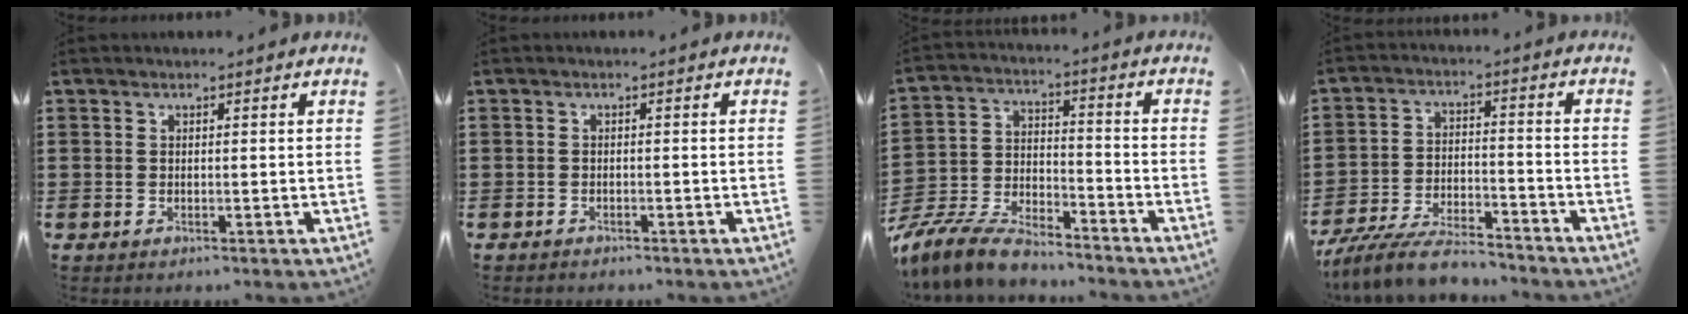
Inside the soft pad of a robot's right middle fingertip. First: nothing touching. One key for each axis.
{"total": 0.9, "fx": -0.8, "fy": 0.3, "fz": -0.1, "tx": -0.001, "ty": 0.004, "tz": -0.019}
{"total": 8.5, "fx": -7.8, "fy": 2.0, "fz": 2.8, "tx": -0.064, "ty": 0.014, "tz": -0.154}
{"total": 8.5, "fx": -7.8, "fy": 1.6, "fz": 3.2, "tx": -0.065, "ty": 0.014, "tz": -0.150}